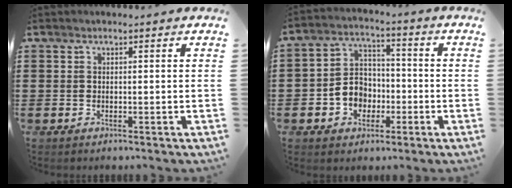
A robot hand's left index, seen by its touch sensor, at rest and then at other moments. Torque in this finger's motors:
{"motor_torque": [1.07, 0.59, 0.32, 0.09]}